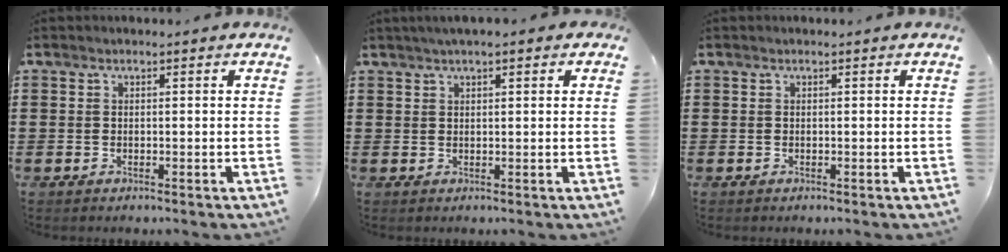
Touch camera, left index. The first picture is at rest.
{"total": 1.7, "force": [1.0, 0.4, 1.3], "torque": [-0.027, 0.004, 0.018]}
{"total": 0.0}